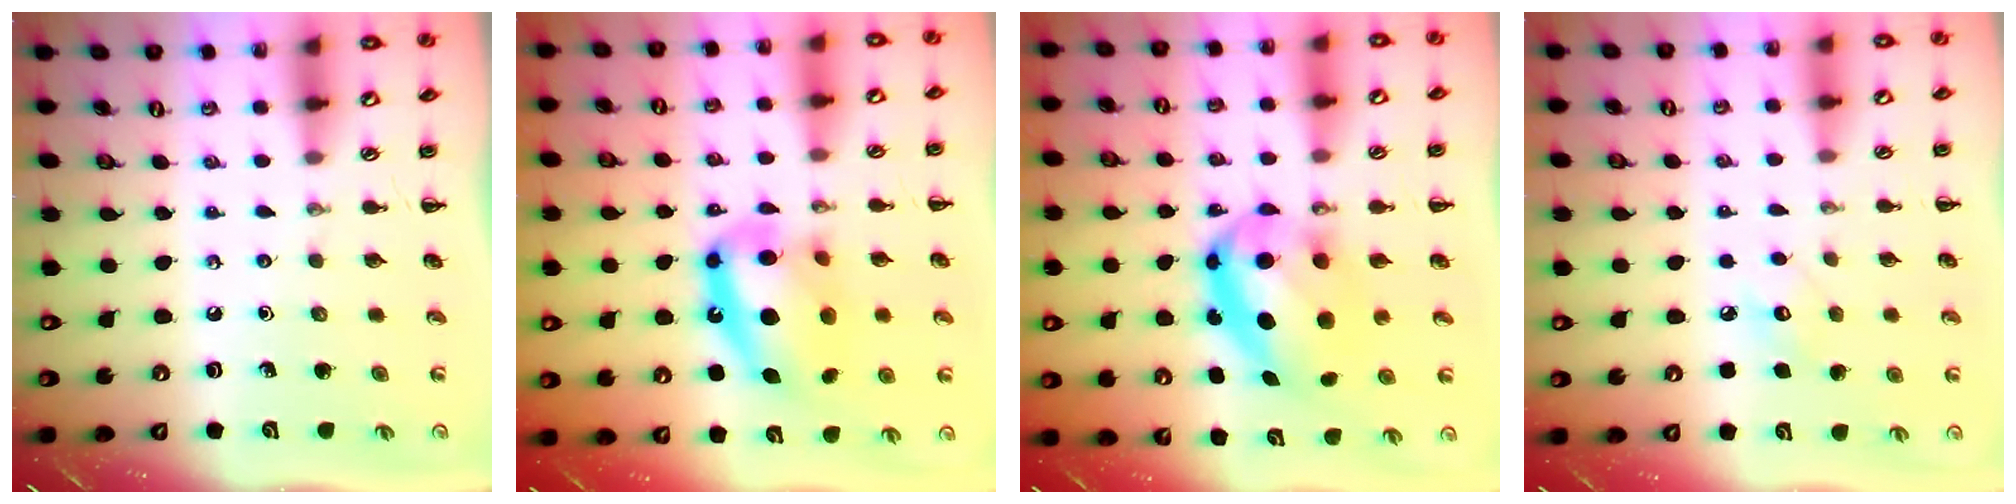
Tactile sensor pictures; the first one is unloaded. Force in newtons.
{"total": 16.8, "press": 16.2, "slide": 4.4}
{"total": 13.5, "press": 13.2, "slide": 3.0}
{"total": 7.5, "press": 7.2, "slide": 1.8}